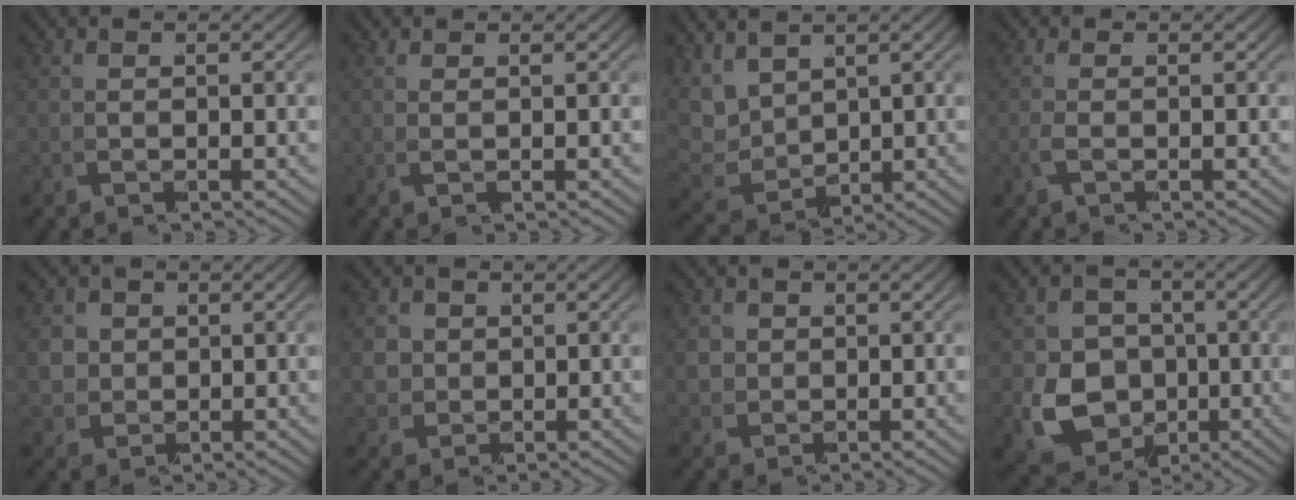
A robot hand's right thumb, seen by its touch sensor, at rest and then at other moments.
{"total": 0.6, "force": [0.4, -0.3, 0.3], "torque": [-0.013, -0.001, 0.012]}
{"total": 5.9, "force": [1.7, 4.2, 3.7], "torque": [-0.100, -0.025, 0.054]}
{"total": 0.9, "force": [-0.2, 0.1, 0.9], "torque": [-0.029, -0.004, -0.001]}
{"total": 4.7, "force": [0.8, 4.2, 2.1], "torque": [-0.060, -0.022, 0.030]}
{"total": 4.3, "force": [0.8, 3.8, 1.8], "torque": [-0.053, -0.019, 0.029]}
{"total": 3.3, "force": [0.8, 2.9, 1.4], "torque": [-0.041, -0.014, 0.027]}
{"total": 11.3, "force": [-2.3, 9.6, 5.5], "torque": [-0.127, -0.057, -0.020]}